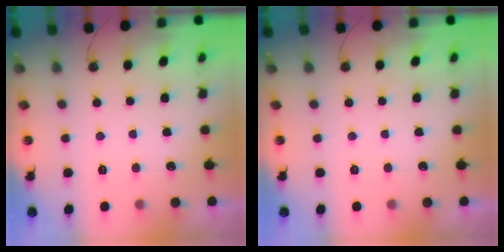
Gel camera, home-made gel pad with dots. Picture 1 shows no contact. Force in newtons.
{"total": 0.0}